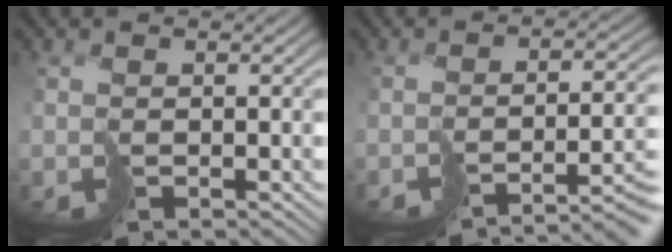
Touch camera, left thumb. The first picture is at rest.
{"total": 7.2, "force": [-5.4, 0.9, 4.8], "torque": [-0.052, -0.010, -0.075]}